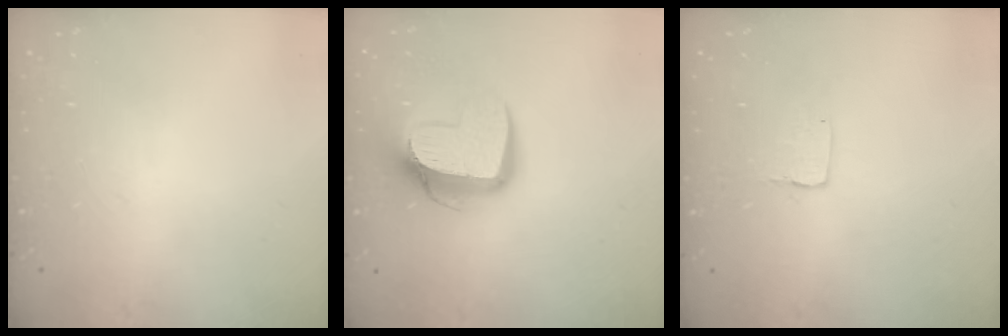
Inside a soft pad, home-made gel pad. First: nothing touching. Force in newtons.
{"total": 12.2, "press": 12.1, "slide": 0.8}
{"total": 1.3, "press": 1.2, "slide": 0.1}